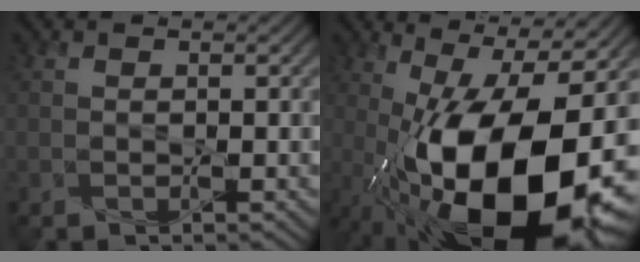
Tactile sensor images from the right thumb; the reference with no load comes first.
{"total": 21.4, "force": [-6.2, 8.5, 18.7], "torque": [-0.300, -0.013, -0.095]}